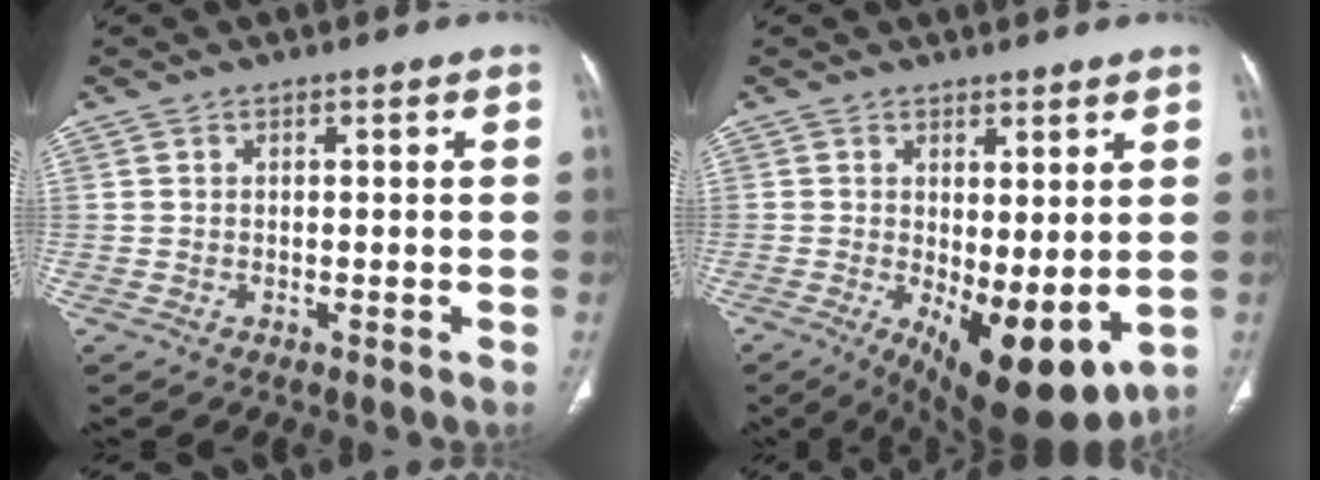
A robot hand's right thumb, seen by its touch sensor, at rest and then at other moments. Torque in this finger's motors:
{"motor_torque": [-0.44, 1.07, 0.01, -0.12, 0.24]}